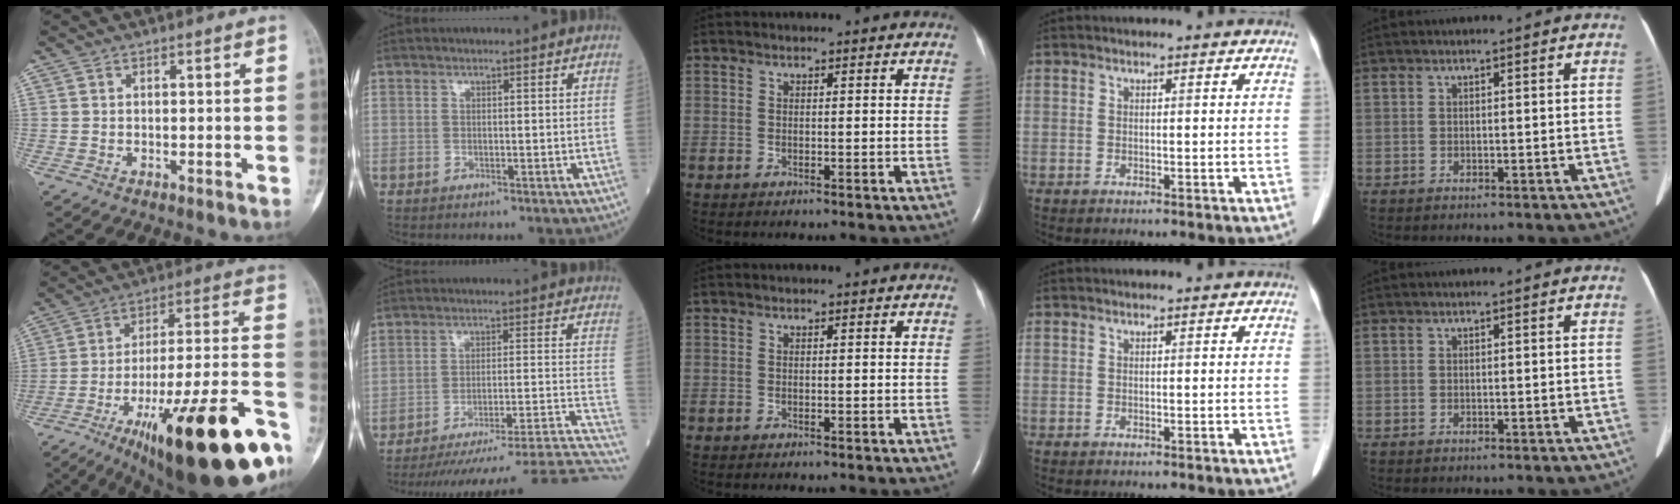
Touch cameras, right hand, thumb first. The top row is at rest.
{"thumb": {"total": 32.6, "force": [-17.1, 7.9, 26.6], "torque": [-0.326, 0.055, -0.260]}, "index": {"total": 27.2, "force": [-24.9, -0.9, 10.9], "torque": [-0.065, -0.010, -0.330]}}